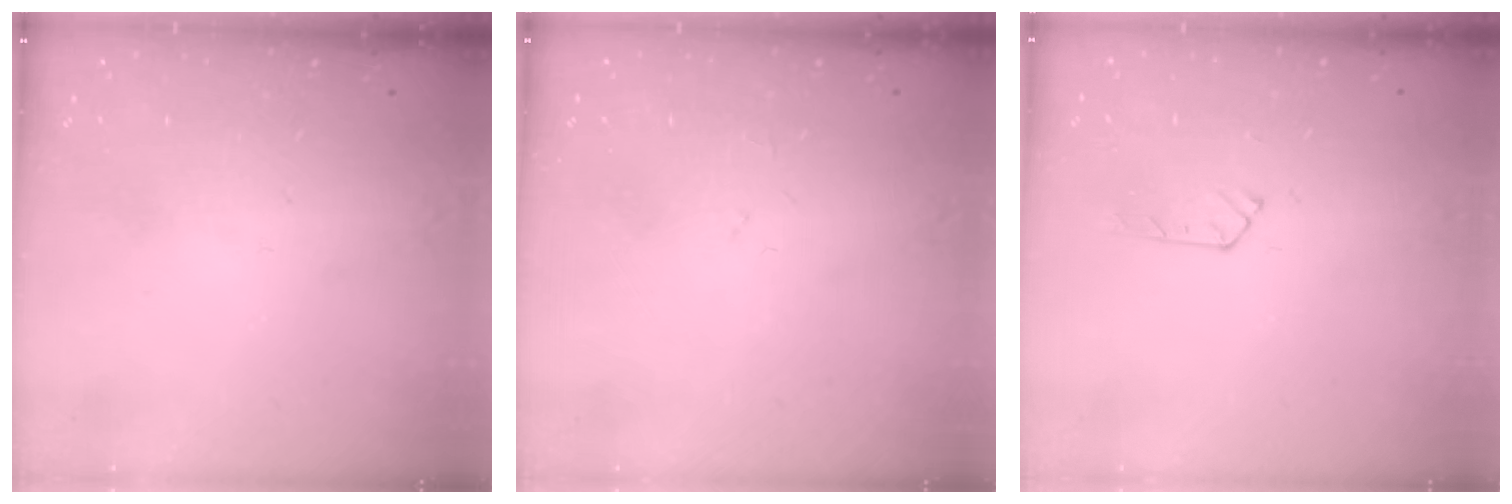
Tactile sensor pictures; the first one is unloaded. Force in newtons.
{"total": 3.3, "press": 3.3, "slide": 0.3}
{"total": 3.4, "press": 3.4, "slide": 0.5}